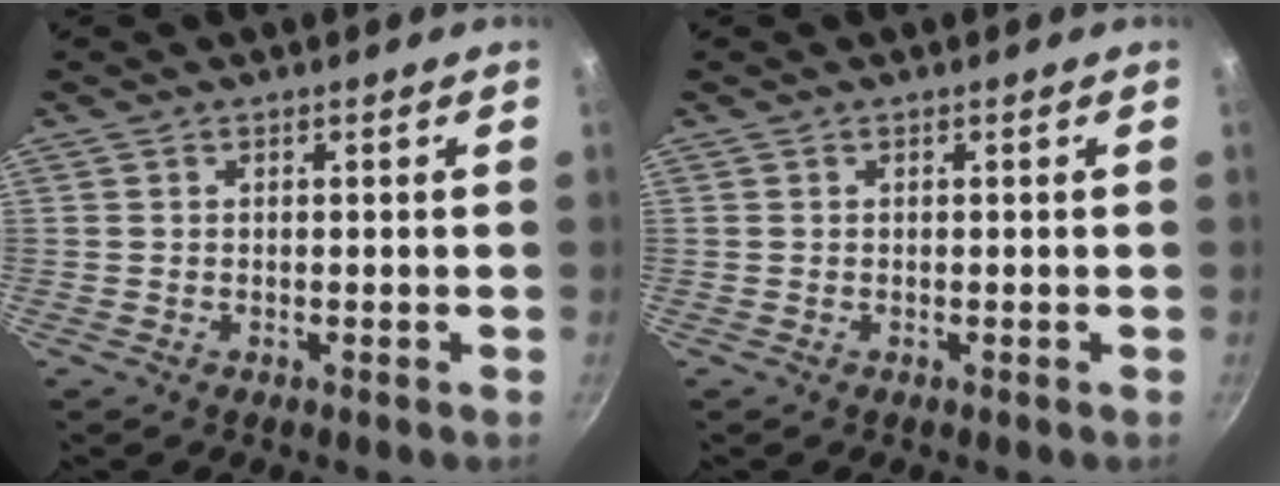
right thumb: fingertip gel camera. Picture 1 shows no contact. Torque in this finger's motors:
{"motor_torque": [0.00, 0.00, 0.00, 0.00, 0.00]}